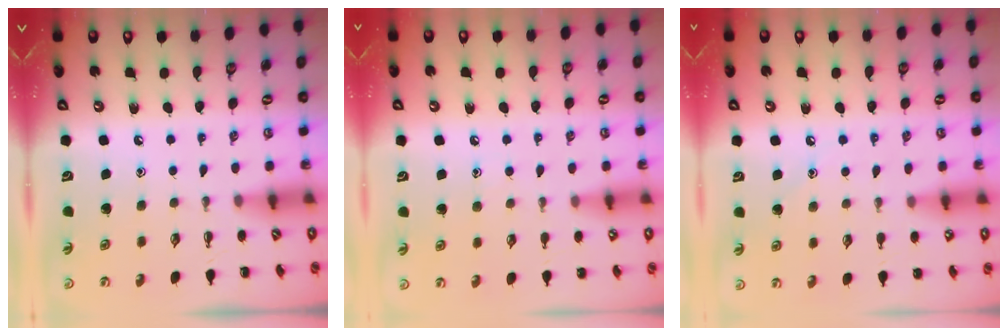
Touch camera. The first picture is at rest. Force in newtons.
{"total": 4.8, "press": 4.6, "slide": 1.2}
{"total": 6.8, "press": 6.6, "slide": 1.7}